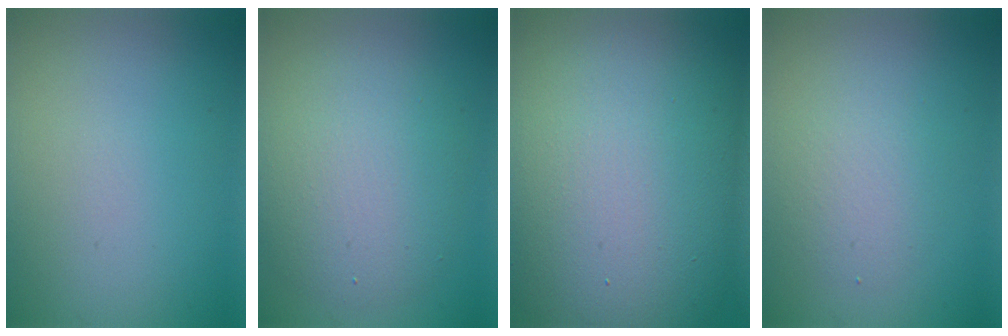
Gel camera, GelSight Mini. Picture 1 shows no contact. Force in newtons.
{"total": 5.9, "press": 5.9, "slide": 0.5}
{"total": 18.8, "press": 18.8, "slide": 0.9}
{"total": 2.4, "press": 2.4, "slide": 0.2}